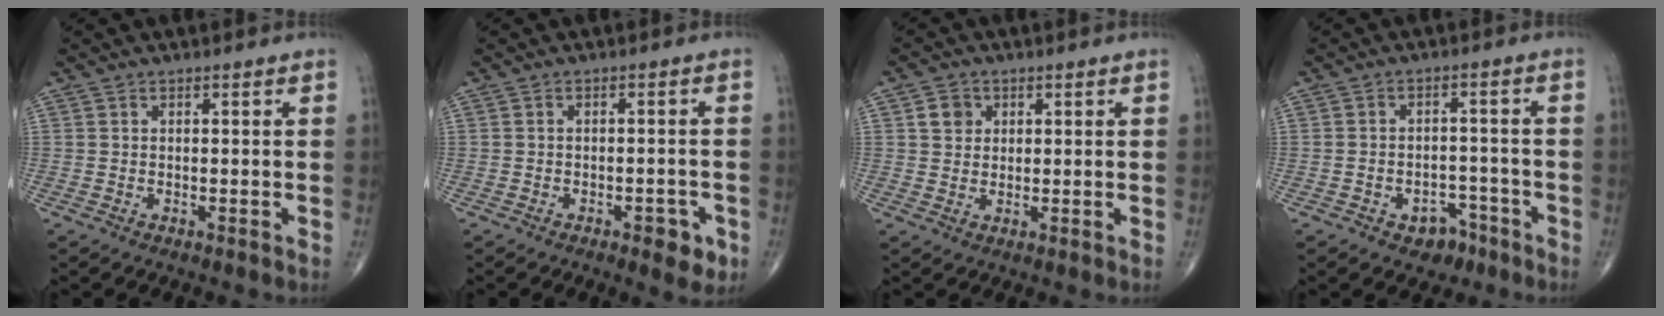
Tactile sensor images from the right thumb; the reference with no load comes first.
{"total": 4.7, "force": [-2.3, 2.0, 3.5], "torque": [-0.030, 0.007, -0.025]}
{"total": 3.6, "force": [1.2, 3.1, 1.3], "torque": [-0.007, -0.002, 0.018]}
{"total": 5.4, "force": [-3.3, 3.7, 2.2], "torque": [-0.008, 0.032, -0.043]}